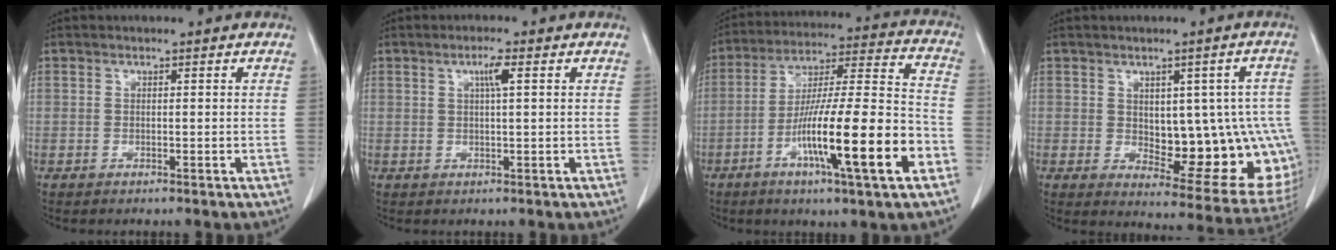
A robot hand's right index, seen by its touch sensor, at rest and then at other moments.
{"total": 2.5, "force": [0.9, 0.0, 2.3], "torque": [-0.044, 0.001, 0.015]}
{"total": 19.6, "force": [-7.6, 0.9, 18.0], "torque": [-0.294, -0.010, -0.126]}
{"total": 16.2, "force": [-1.0, 7.1, 14.5], "torque": [-0.131, 0.015, 0.014]}